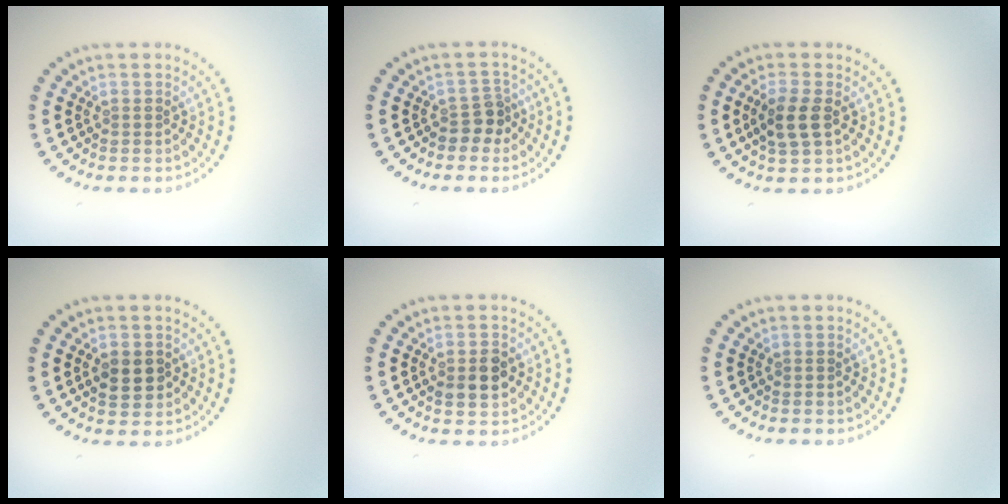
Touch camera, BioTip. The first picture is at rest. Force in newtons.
{"total": 1.9, "press": 1.6, "slide": 1.1}
{"total": 2.8, "press": 2.7, "slide": 0.8}
{"total": 2.5, "press": 2.5, "slide": 0.1}
{"total": 2.5, "press": 2.5, "slide": 0.2}
{"total": 0.0}